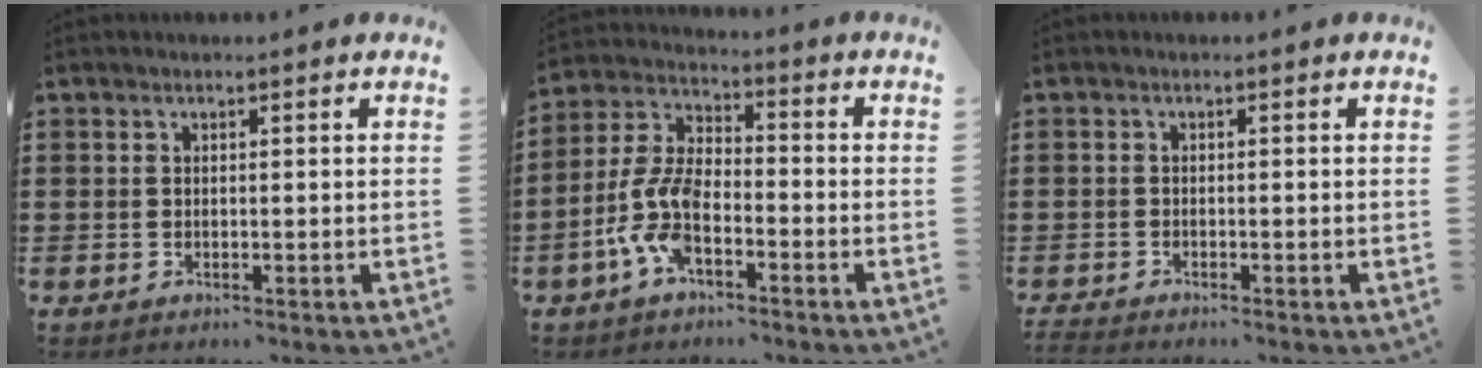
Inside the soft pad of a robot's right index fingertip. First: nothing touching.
{"total": 8.7, "force": [-3.8, 3.9, 6.8], "torque": [-0.174, -0.007, -0.078]}
{"total": 1.2, "force": [-1.2, -0.1, 0.0], "torque": [-0.001, 0.000, -0.025]}